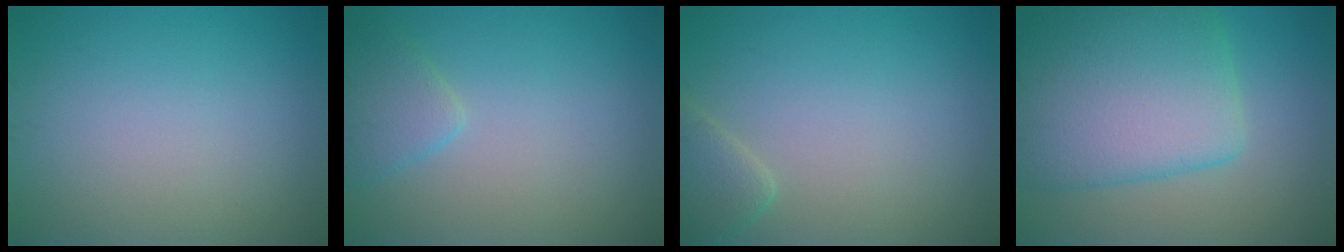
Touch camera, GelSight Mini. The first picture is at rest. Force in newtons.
{"total": 2.2, "press": 2.2, "slide": 0.2}
{"total": 2.2, "press": 2.2, "slide": 0.1}
{"total": 9.6, "press": 9.6, "slide": 0.3}